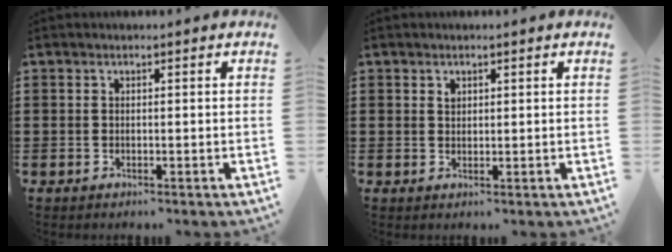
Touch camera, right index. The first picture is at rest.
{"total": 1.0, "force": [0.5, 0.7, 0.5], "torque": [-0.011, 0.003, 0.011]}